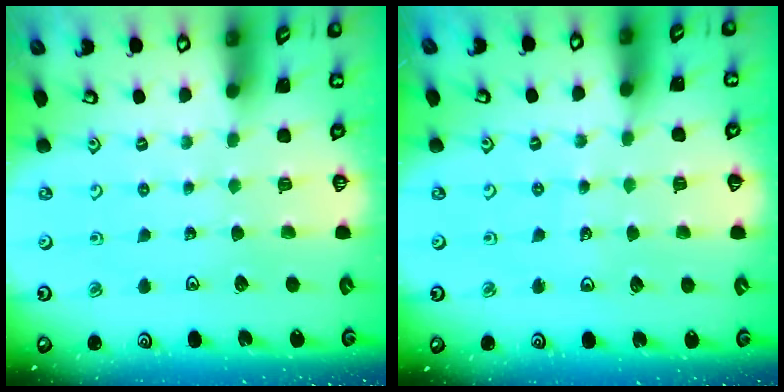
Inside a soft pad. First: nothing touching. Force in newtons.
{"total": 4.5, "press": 4.0, "slide": 2.1}